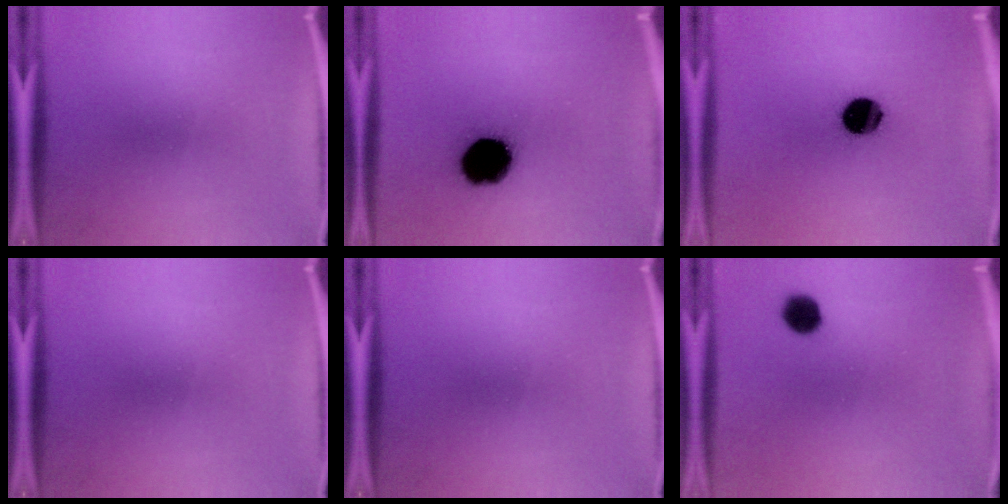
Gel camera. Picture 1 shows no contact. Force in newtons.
{"total": 18.2}
{"total": 11.5}
{"total": 0.0}
{"total": 0.0}
{"total": 4.8}